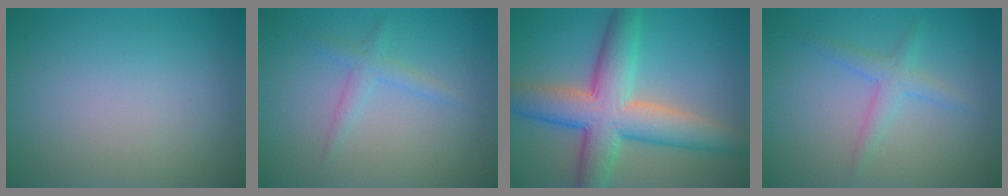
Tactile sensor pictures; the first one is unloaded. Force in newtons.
{"total": 1.7, "press": 1.7, "slide": 0.0}
{"total": 9.0, "press": 9.0, "slide": 0.4}
{"total": 2.0, "press": 2.0, "slide": 0.1}